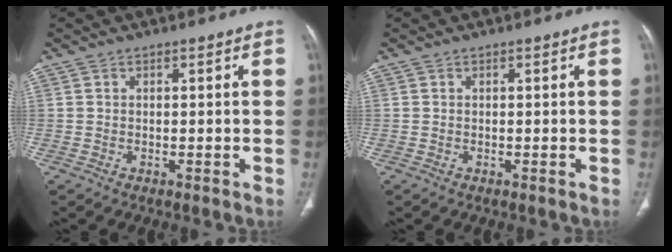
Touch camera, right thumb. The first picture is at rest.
{"total": 0.0}